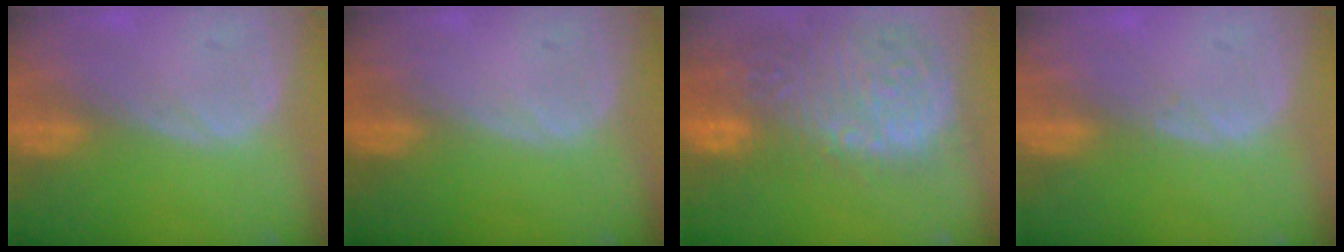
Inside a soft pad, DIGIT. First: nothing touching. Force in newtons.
{"total": 0.0}
{"total": 15.3, "press": 12.5, "slide": 8.8}
{"total": 0.6, "press": 0.5, "slide": 0.4}